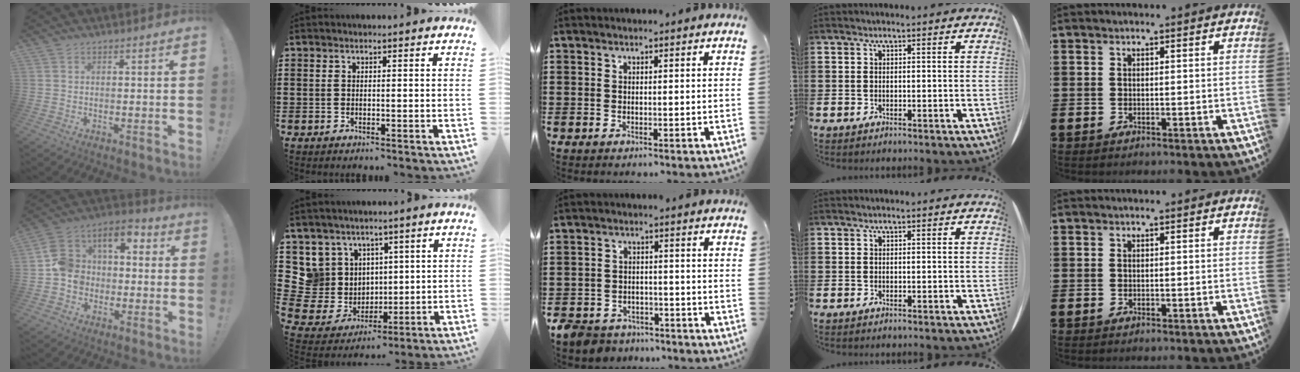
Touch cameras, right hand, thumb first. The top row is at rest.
{"thumb": {"total": 10.6, "force": [-1.3, 9.7, 4.1], "torque": [-0.060, 0.018, -0.016]}, "index": {"total": 7.9, "force": [3.2, 7.2, 0.3], "torque": [-0.077, -0.029, 0.063]}, "middle": {"total": 4.0, "force": [-3.7, 1.4, 0.2], "torque": [-0.023, 0.000, -0.082]}}